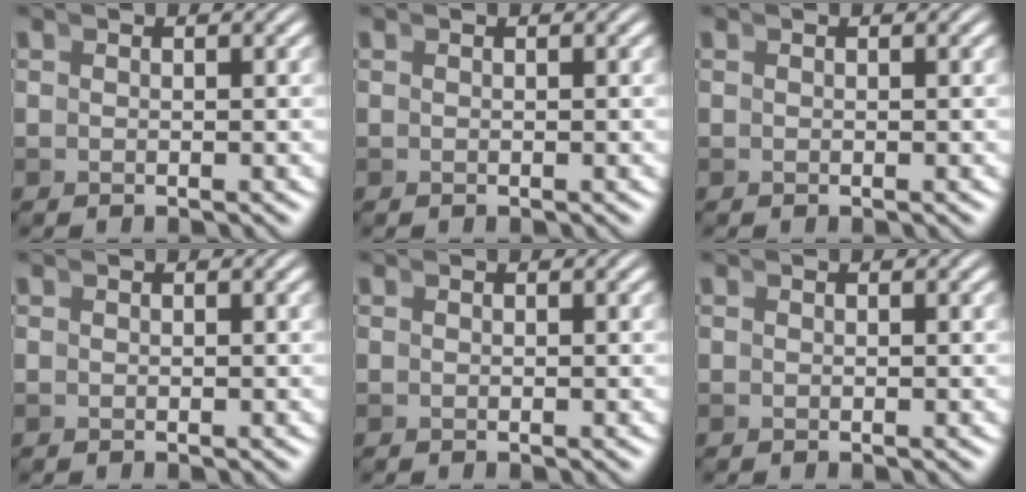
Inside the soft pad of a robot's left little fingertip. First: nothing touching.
{"total": 0.0}
{"total": 0.0}
{"total": 0.0}
{"total": 0.0}
{"total": 0.0}